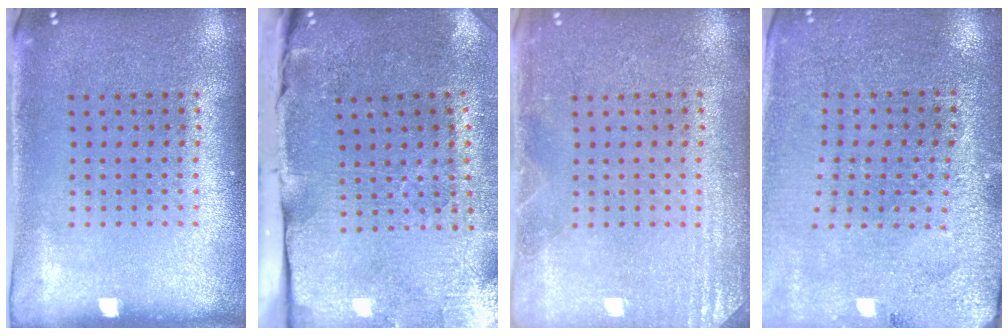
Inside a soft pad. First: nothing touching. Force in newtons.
{"total": 4.5, "press": 3.7, "slide": 2.5}
{"total": 2.6, "press": 2.5, "slide": 0.4}
{"total": 2.8, "press": 2.8, "slide": 0.2}